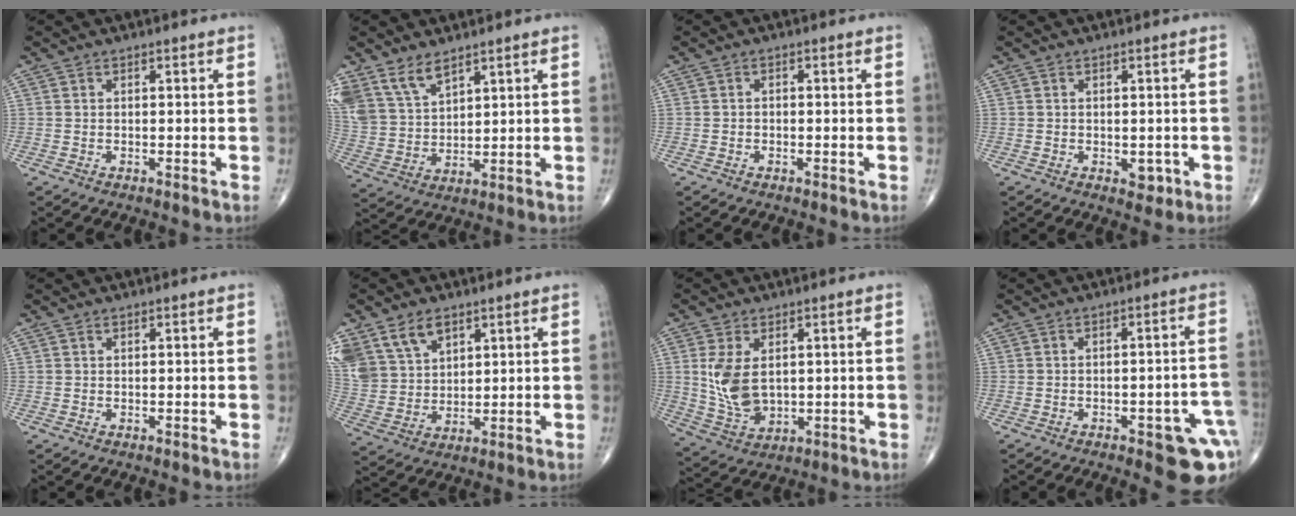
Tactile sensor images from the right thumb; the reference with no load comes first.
{"total": 9.6, "force": [6.8, 4.9, 4.8], "torque": [-0.086, -0.024, 0.153]}
{"total": 0.6, "force": [-0.3, 0.4, 0.3], "torque": [0.000, 0.002, -0.009]}
{"total": 2.4, "force": [-0.7, 1.6, 1.7], "torque": [-0.005, 0.000, -0.005]}
{"total": 0.0}
{"total": 12.8, "force": [7.1, 8.5, 6.3], "torque": [-0.121, -0.010, 0.151]}
{"total": 9.4, "force": [1.5, 5.9, 7.1], "torque": [-0.133, -0.014, 0.046]}
{"total": 10.9, "force": [-4.6, 3.7, 9.2], "torque": [-0.080, 0.029, -0.046]}